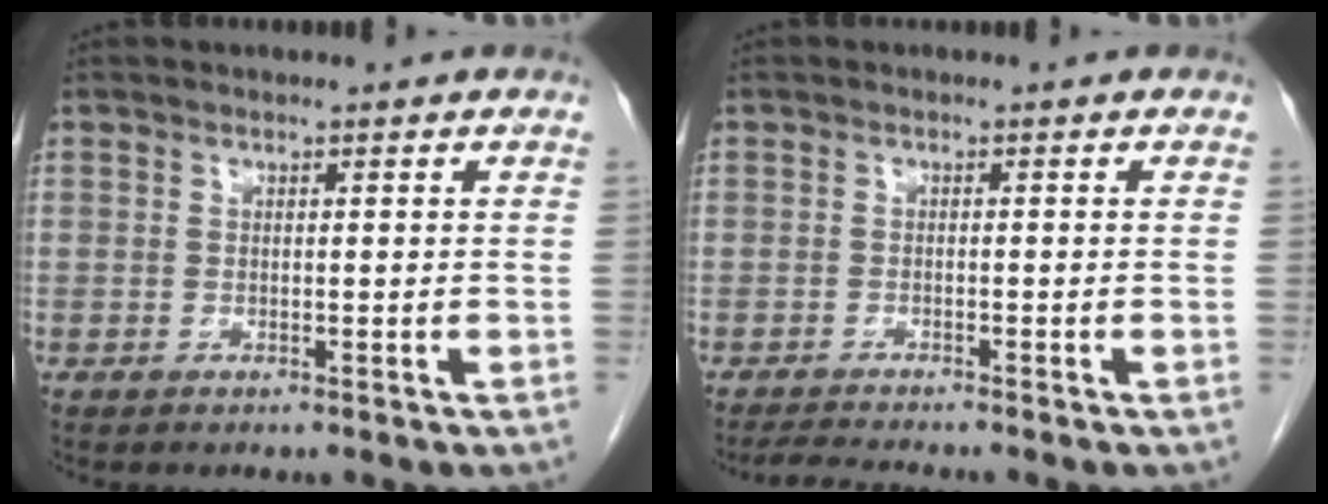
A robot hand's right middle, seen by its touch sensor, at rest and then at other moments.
{"total": 3.3, "force": [-3.0, -0.7, 1.0], "torque": [-0.025, -0.018, -0.053]}